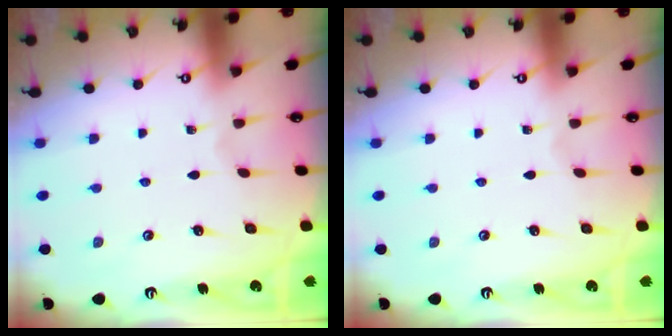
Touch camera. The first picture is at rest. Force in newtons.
{"total": 0.0}